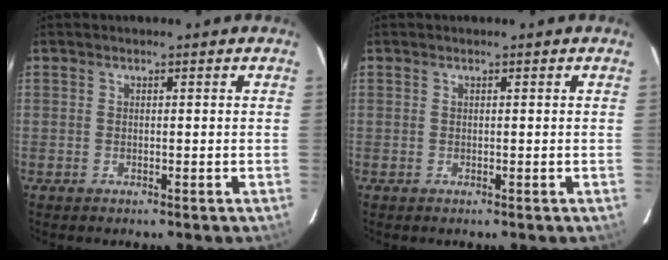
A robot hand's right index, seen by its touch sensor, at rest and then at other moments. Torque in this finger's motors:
{"motor_torque": [0.20, 0.17, 0.01, 0.00]}